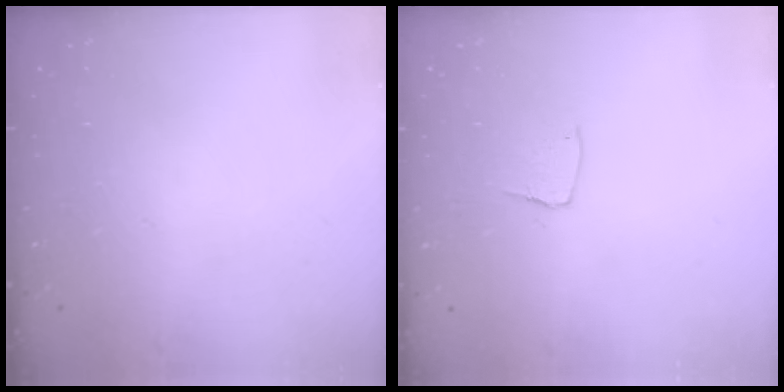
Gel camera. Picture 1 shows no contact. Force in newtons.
{"total": 4.7, "press": 4.7, "slide": 0.3}